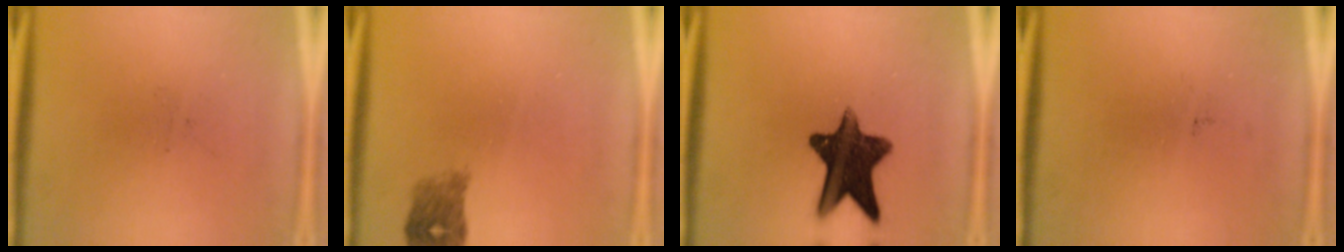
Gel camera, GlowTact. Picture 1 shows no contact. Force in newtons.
{"total": 2.7}
{"total": 13.2}
{"total": 0.0}